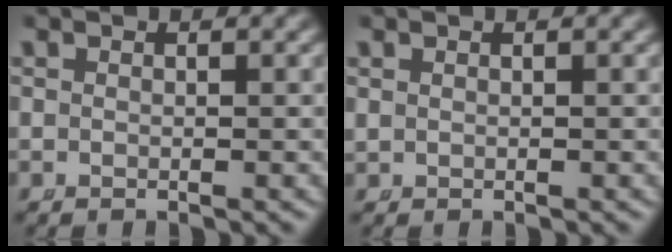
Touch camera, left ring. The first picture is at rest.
{"total": 0.0}